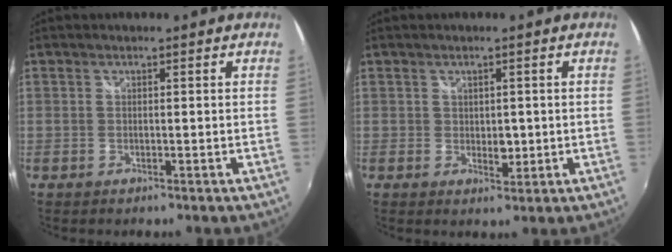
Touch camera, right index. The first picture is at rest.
{"total": 2.4, "force": [0.0, 1.8, 1.6], "torque": [-0.022, -0.003, 0.002]}